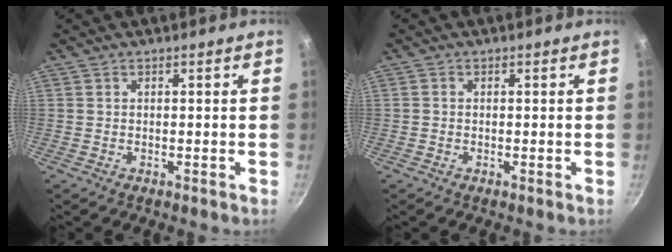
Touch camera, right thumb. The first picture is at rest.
{"total": 0.6, "force": [-0.1, 0.5, 0.2], "torque": [-0.005, 0.003, -0.003]}